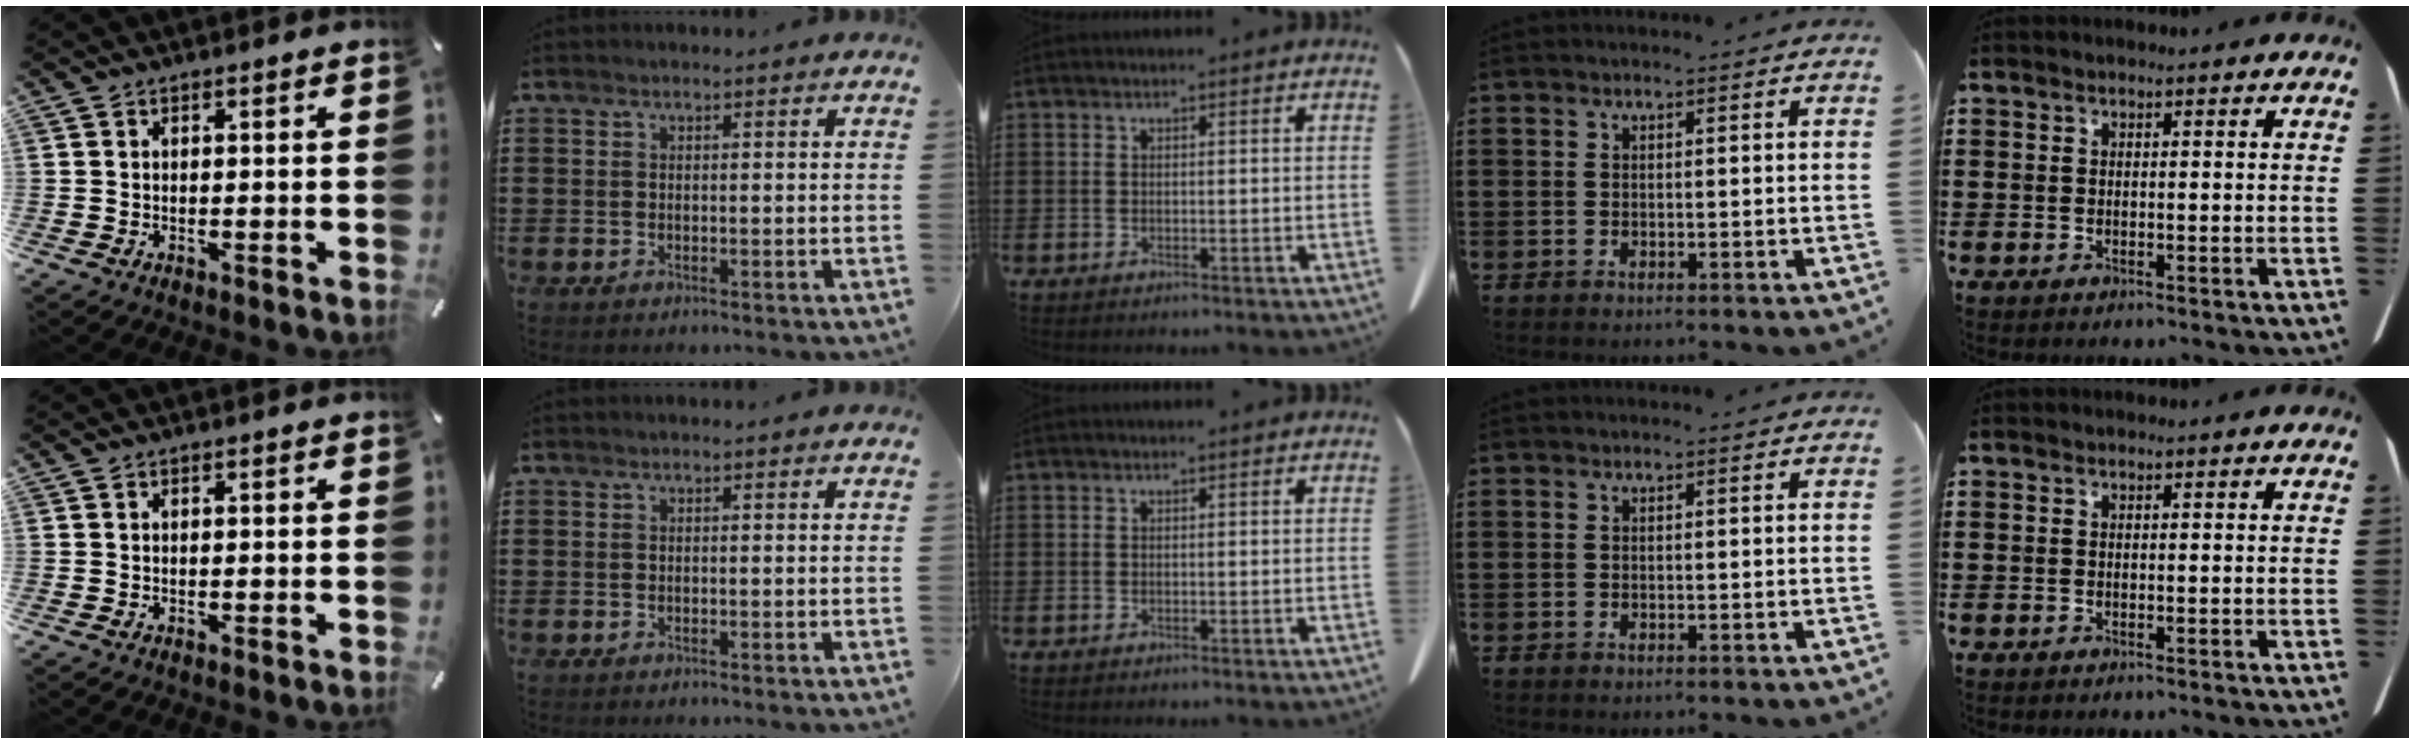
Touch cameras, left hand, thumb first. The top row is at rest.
{}